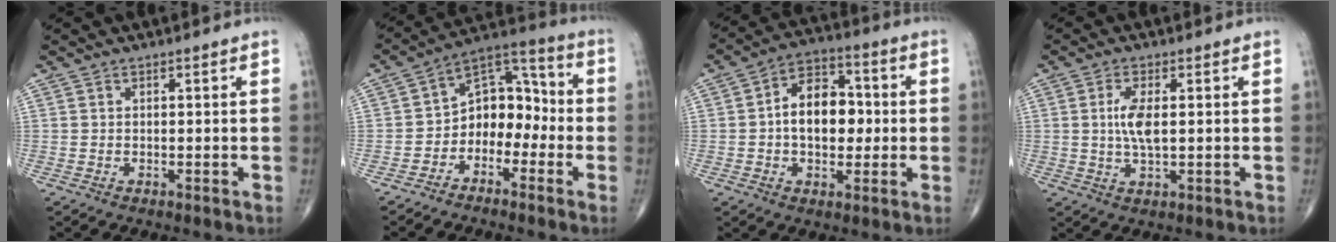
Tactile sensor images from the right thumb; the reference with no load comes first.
{"total": 10.6, "force": [-3.0, 7.5, 6.8], "torque": [-0.067, 0.062, -0.067]}
{"total": 11.9, "force": [0.0, 7.8, 9.1], "torque": [-0.110, 0.023, -0.007]}
{"total": 5.3, "force": [0.6, 1.9, 4.9], "torque": [-0.105, -0.005, 0.010]}